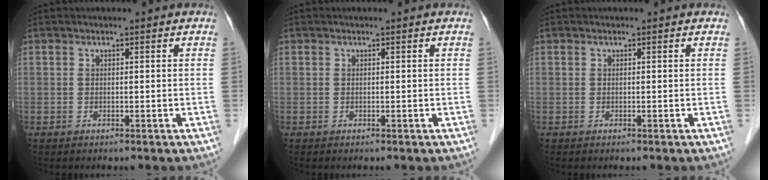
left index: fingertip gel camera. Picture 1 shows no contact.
{"total": 0.0}
{"total": 0.0}